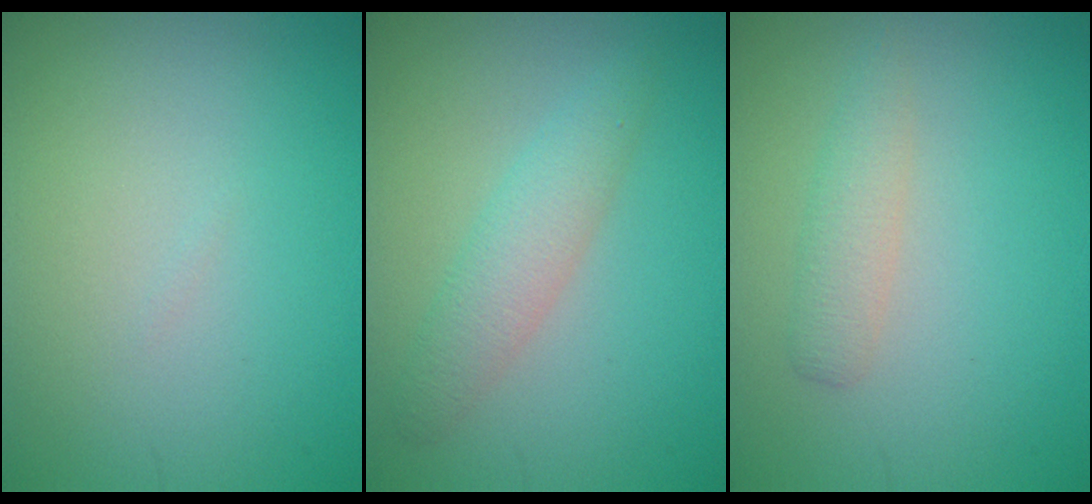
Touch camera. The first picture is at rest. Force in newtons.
{"total": 2.8, "press": 2.8, "slide": 0.0}
{"total": 1.8, "press": 1.8, "slide": 0.0}